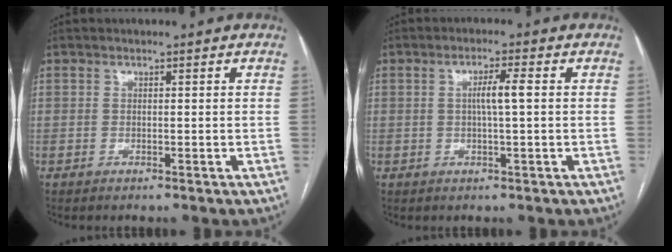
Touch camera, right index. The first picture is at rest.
{"total": 3.4, "force": [0.3, 0.1, 3.4], "torque": [-0.063, 0.001, 0.005]}